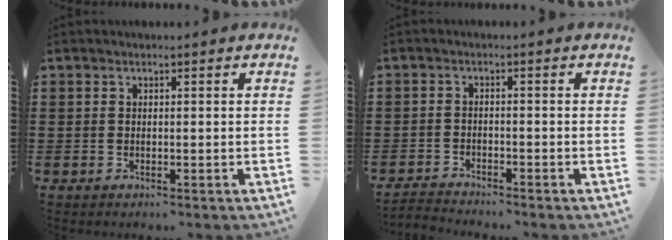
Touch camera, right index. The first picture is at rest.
{"total": 2.0, "force": [-2.0, 0.0, -0.2], "torque": [-0.002, 0.001, -0.045]}